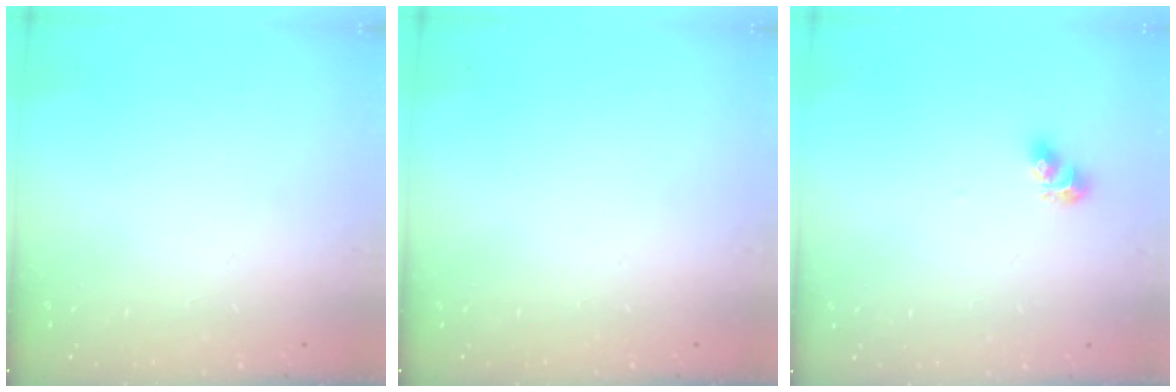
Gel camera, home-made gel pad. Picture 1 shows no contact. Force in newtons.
{"total": 0.0}
{"total": 6.1, "press": 6.1, "slide": 0.3}